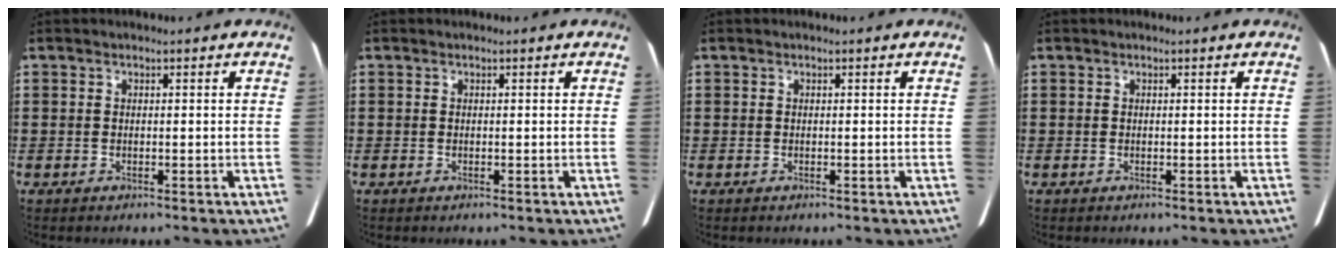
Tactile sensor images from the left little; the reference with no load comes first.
{"total": 0.0}
{"total": 0.0}
{"total": 0.0}